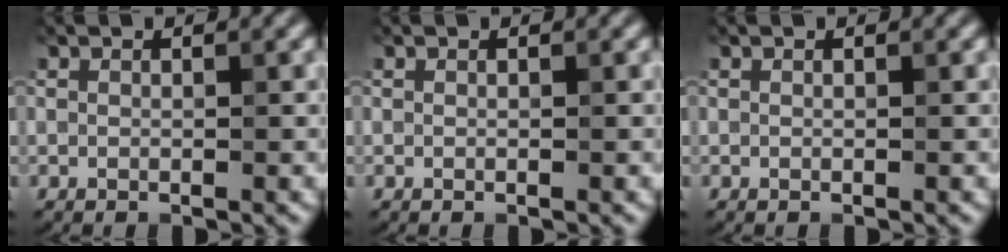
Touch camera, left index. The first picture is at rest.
{"total": 0.0}
{"total": 0.0}